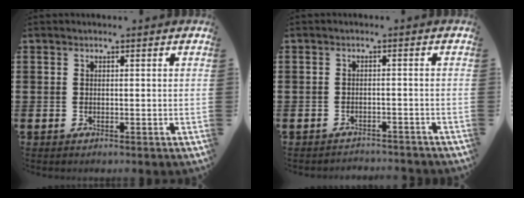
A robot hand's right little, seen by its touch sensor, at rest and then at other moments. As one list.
[{"total": 1.5, "force": [-1.5, 0.0, -0.2], "torque": [-0.001, 0.003, -0.032]}]